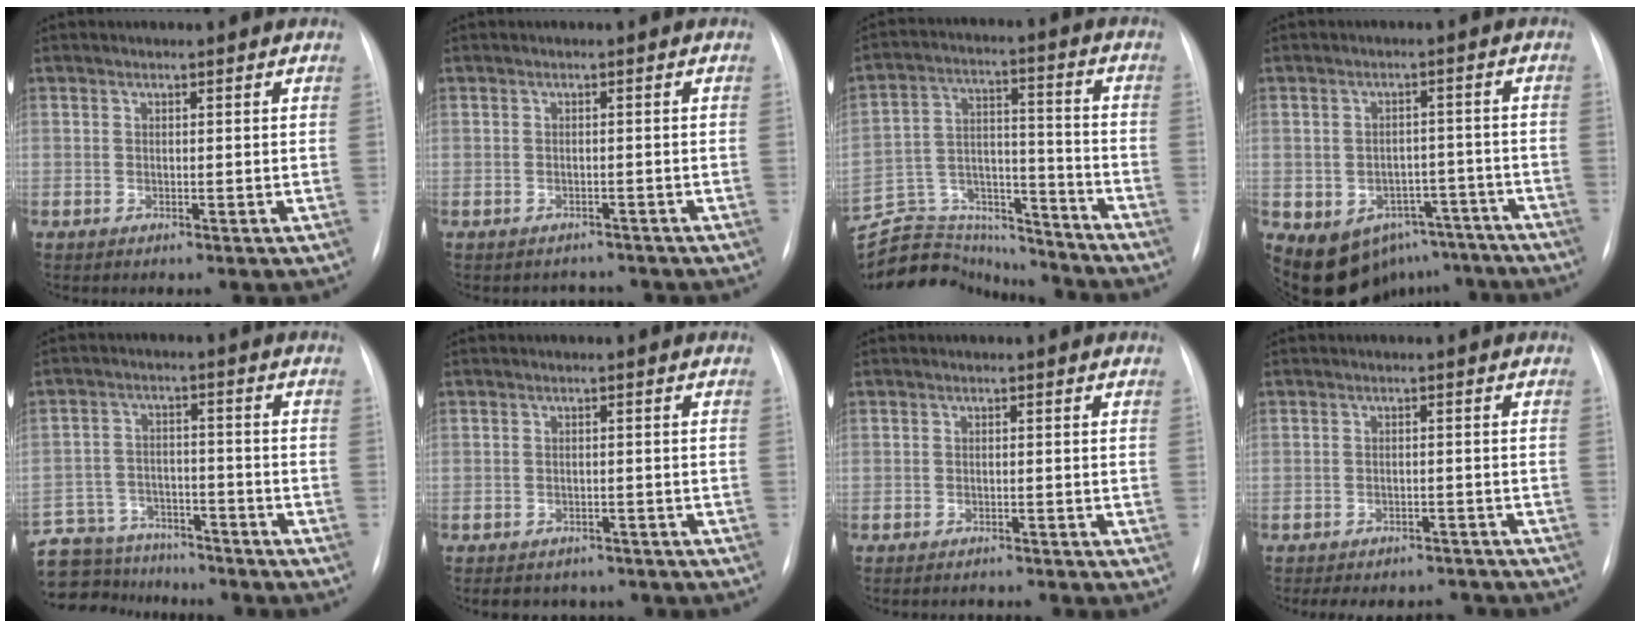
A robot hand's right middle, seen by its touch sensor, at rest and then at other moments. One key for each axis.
{"total": 2.4, "fx": -2.1, "fy": 1.0, "fz": -0.5, "tx": 0.005, "ty": 0.007, "tz": -0.028}
{"total": 19.3, "fx": -18.4, "fy": 5.1, "fz": 2.6, "tx": -0.070, "ty": 0.051, "tz": -0.281}
{"total": 12.5, "fx": -8.4, "fy": 8.5, "fz": 3.6, "tx": -0.046, "ty": 0.035, "tz": -0.101}
{"total": 16.5, "fx": -14.7, "fy": 6.2, "fz": 4.3, "tx": -0.109, "ty": 0.013, "tz": -0.219}
{"total": 6.5, "fx": -5.5, "fy": 3.1, "fz": 1.4, "tx": -0.014, "ty": 0.007, "tz": -0.059}
{"total": 1.6, "fx": -1.5, "fy": -0.7, "fz": 0.0, "tx": 0.007, "ty": -0.007, "tz": -0.022}
{"total": 9.5, "fx": -8.6, "fy": 3.3, "fz": 2.2, "tx": -0.036, "ty": 0.013, "tz": -0.100}